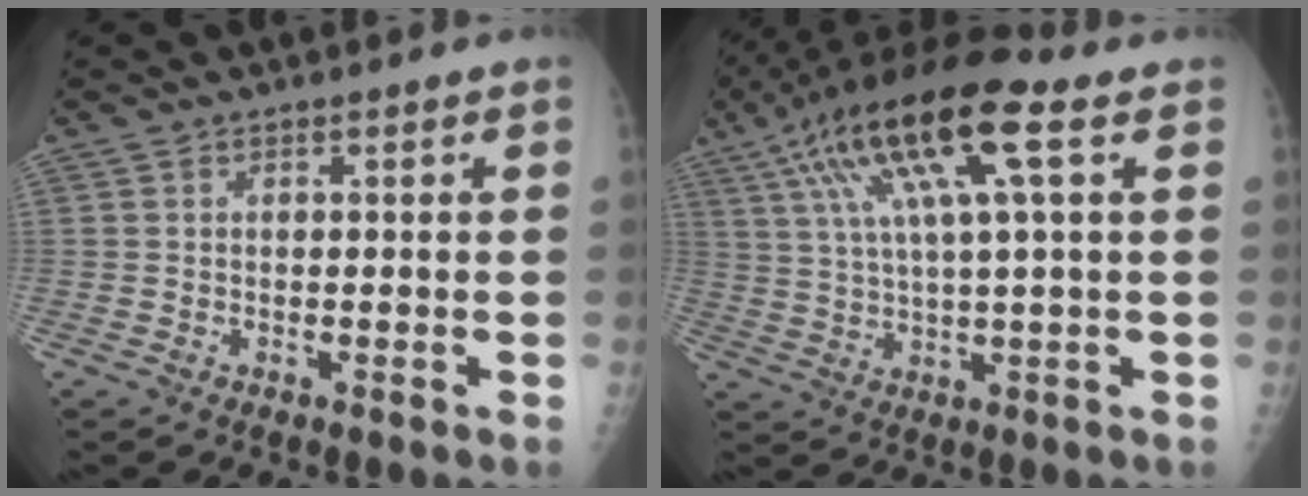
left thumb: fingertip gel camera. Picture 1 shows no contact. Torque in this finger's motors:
{"motor_torque": [0.40, 0.96, 2.07, -0.70, 0.57]}